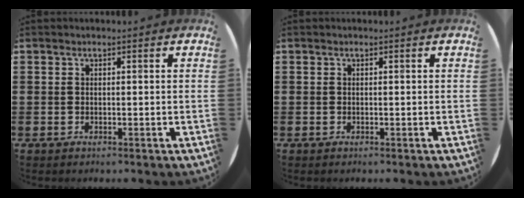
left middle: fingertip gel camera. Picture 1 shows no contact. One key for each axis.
{"total": 0.0}